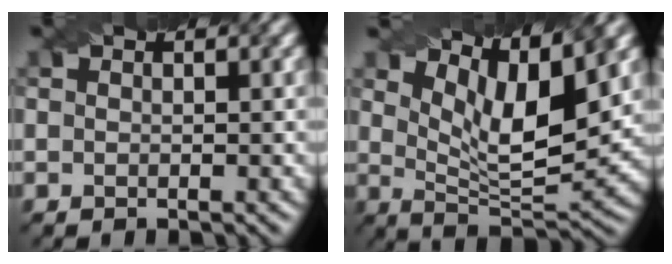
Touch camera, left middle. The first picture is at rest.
{"total": 8.0, "force": [4.3, 2.5, 6.3], "torque": [-0.113, -0.006, 0.077]}